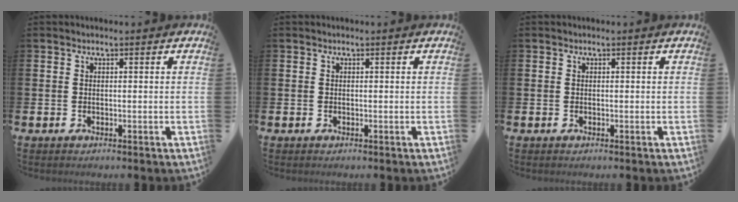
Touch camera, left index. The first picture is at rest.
{"total": 0.0}
{"total": 0.0}